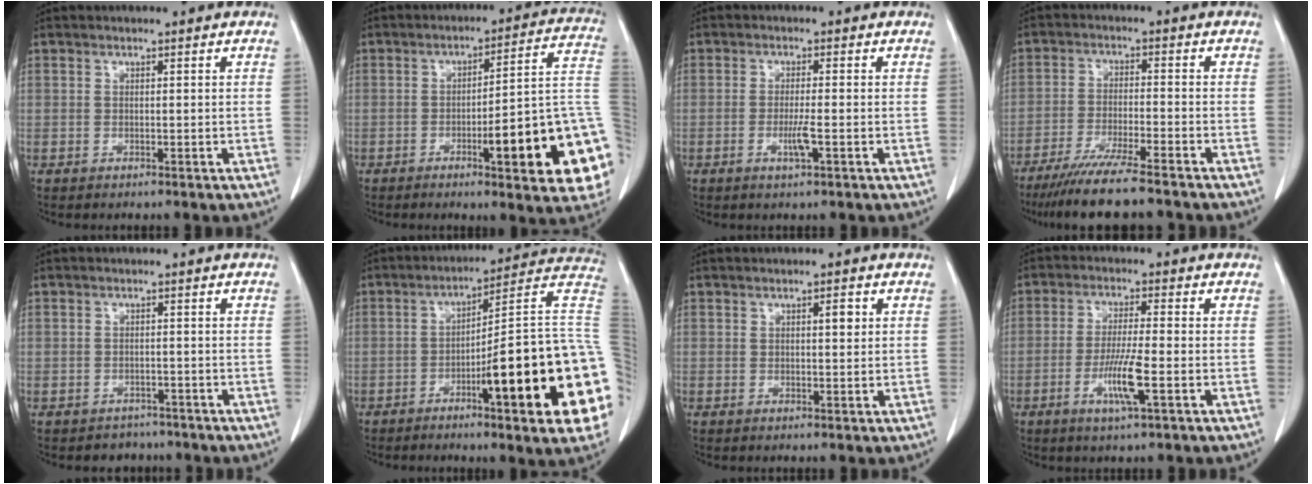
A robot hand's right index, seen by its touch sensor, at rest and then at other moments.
{"total": 18.9, "force": [-5.0, 2.1, 18.1], "torque": [-0.139, 0.021, -0.058]}
{"total": 3.0, "force": [-1.0, 0.0, 2.8], "torque": [-0.057, -0.005, -0.019]}
{"total": 11.1, "force": [-9.2, 0.2, 6.2], "torque": [-0.097, -0.030, -0.150]}
{"total": 3.0, "force": [-2.2, 2.0, -0.5], "torque": [0.002, 0.010, -0.033]}
{"total": 23.1, "force": [-5.5, 1.0, 22.4], "torque": [-0.208, 0.009, -0.079]}
{"total": 2.2, "force": [0.8, 0.6, 1.9], "torque": [-0.029, -0.001, 0.013]}
{"total": 6.9, "force": [-2.4, 0.1, 6.4], "torque": [-0.124, -0.012, -0.045]}